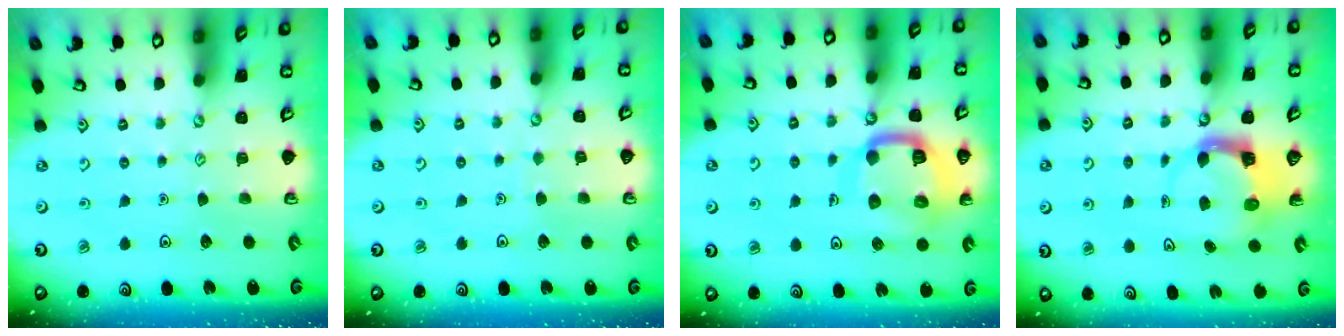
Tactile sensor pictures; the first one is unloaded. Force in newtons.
{"total": 1.7, "press": 1.7, "slide": 0.1}
{"total": 16.4, "press": 16.3, "slide": 1.8}
{"total": 3.8, "press": 3.7, "slide": 0.5}